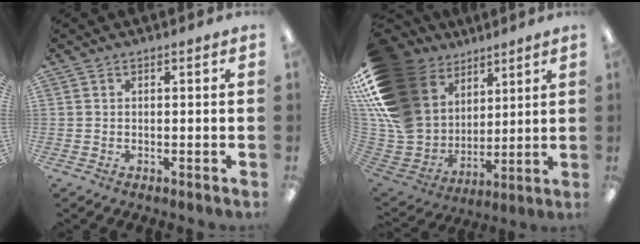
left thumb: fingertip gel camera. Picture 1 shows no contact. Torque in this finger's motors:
{"motor_torque": [2.61, 2.40, 1.40, -1.37, 0.53]}